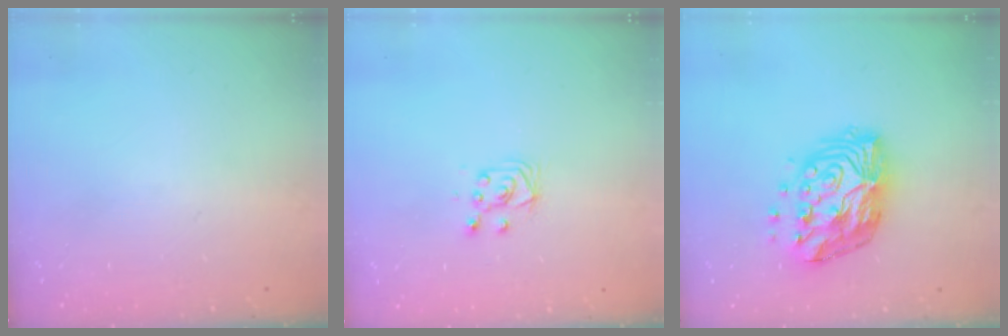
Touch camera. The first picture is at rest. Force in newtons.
{"total": 4.9, "press": 4.8, "slide": 0.5}
{"total": 15.0, "press": 15.0, "slide": 1.5}